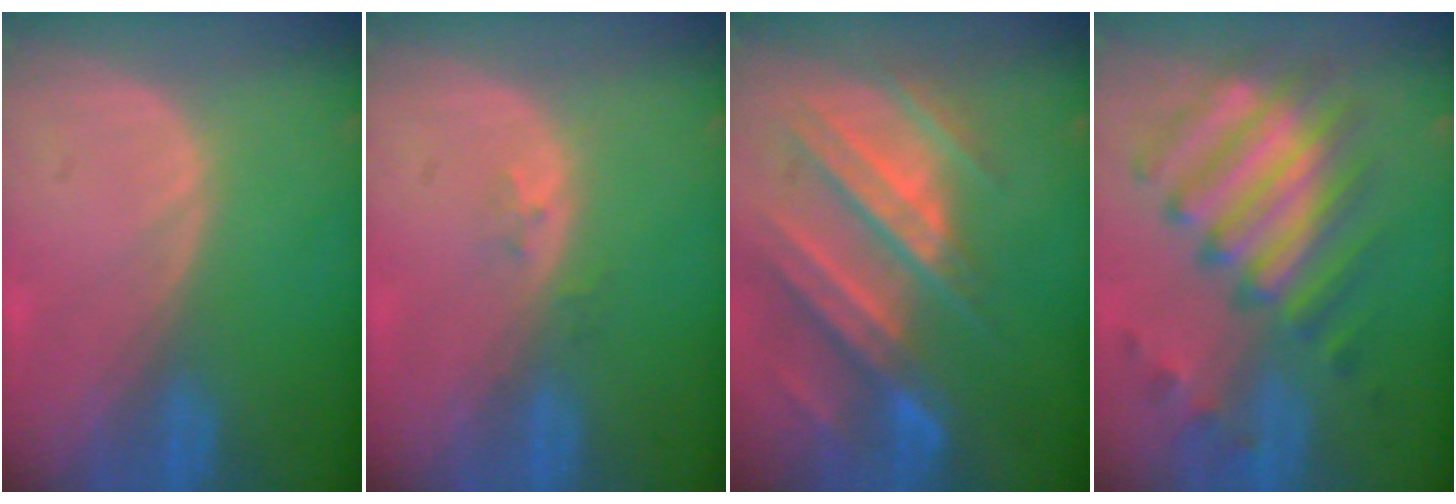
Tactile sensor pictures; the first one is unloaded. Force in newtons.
{"total": 1.6, "press": 1.2, "slide": 1.0}
{"total": 11.1, "press": 9.8, "slide": 5.2}
{"total": 10.5, "press": 10.1, "slide": 2.8}